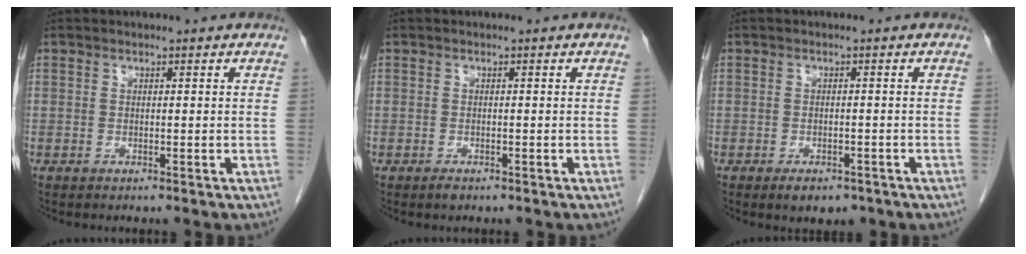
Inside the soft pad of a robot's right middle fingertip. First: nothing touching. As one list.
[{"total": 0.8, "force": [-0.6, 0.3, 0.5], "torque": [-0.009, -0.001, -0.007]}, {"total": 3.8, "force": [-2.6, 2.0, 1.9], "torque": [-0.022, -0.001, -0.030]}]